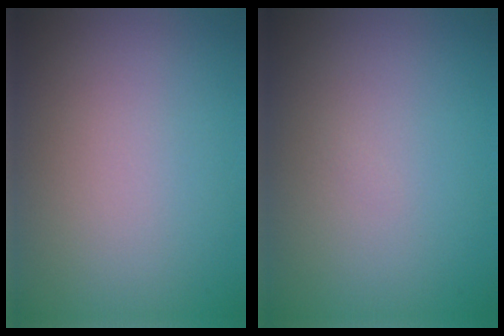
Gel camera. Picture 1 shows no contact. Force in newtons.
{"total": 0.0}